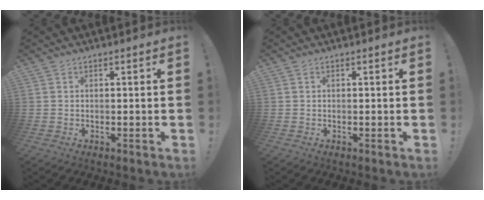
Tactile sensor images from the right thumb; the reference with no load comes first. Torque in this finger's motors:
{"motor_torque": [0.08, -0.01, 0.25, 0.09, 0.06]}